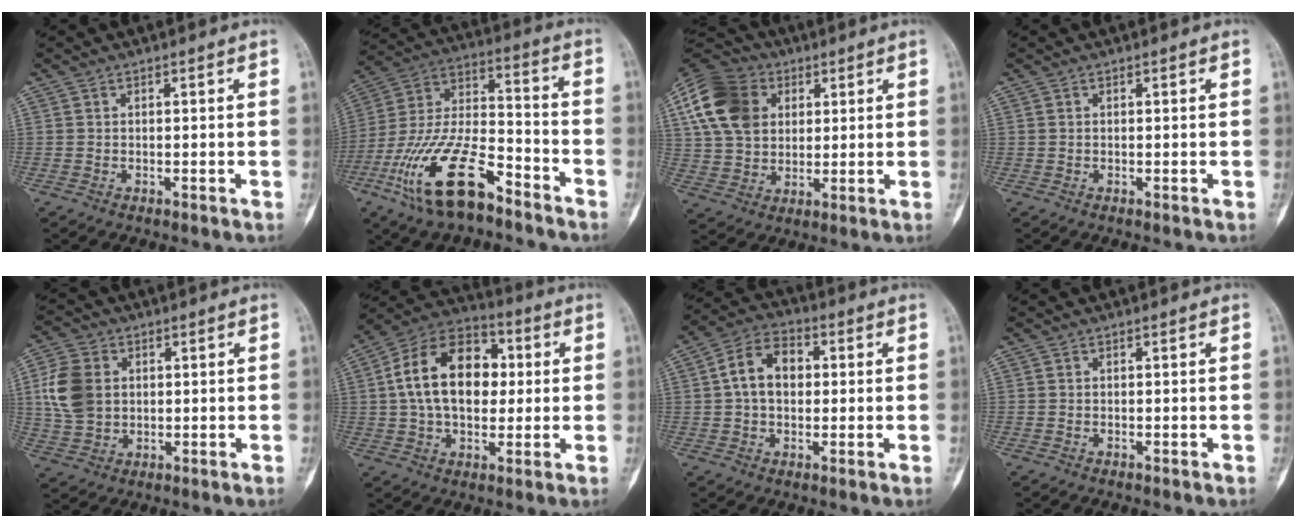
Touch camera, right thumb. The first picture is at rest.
{"total": 20.3, "force": [-11.9, 8.1, 14.3], "torque": [-0.289, 0.063, -0.224]}
{"total": 17.4, "force": [5.3, 13.3, 10.0], "torque": [-0.187, 0.011, 0.092]}
{"total": 0.0}
{"total": 10.0, "force": [1.5, 7.6, 6.2], "torque": [-0.120, 0.001, 0.031]}
{"total": 18.1, "force": [2.3, 11.9, 13.5], "torque": [-0.199, 0.022, 0.031]}
{"total": 9.4, "force": [1.1, 6.6, 6.7], "torque": [-0.096, 0.020, 0.012]}
{"total": 0.0}